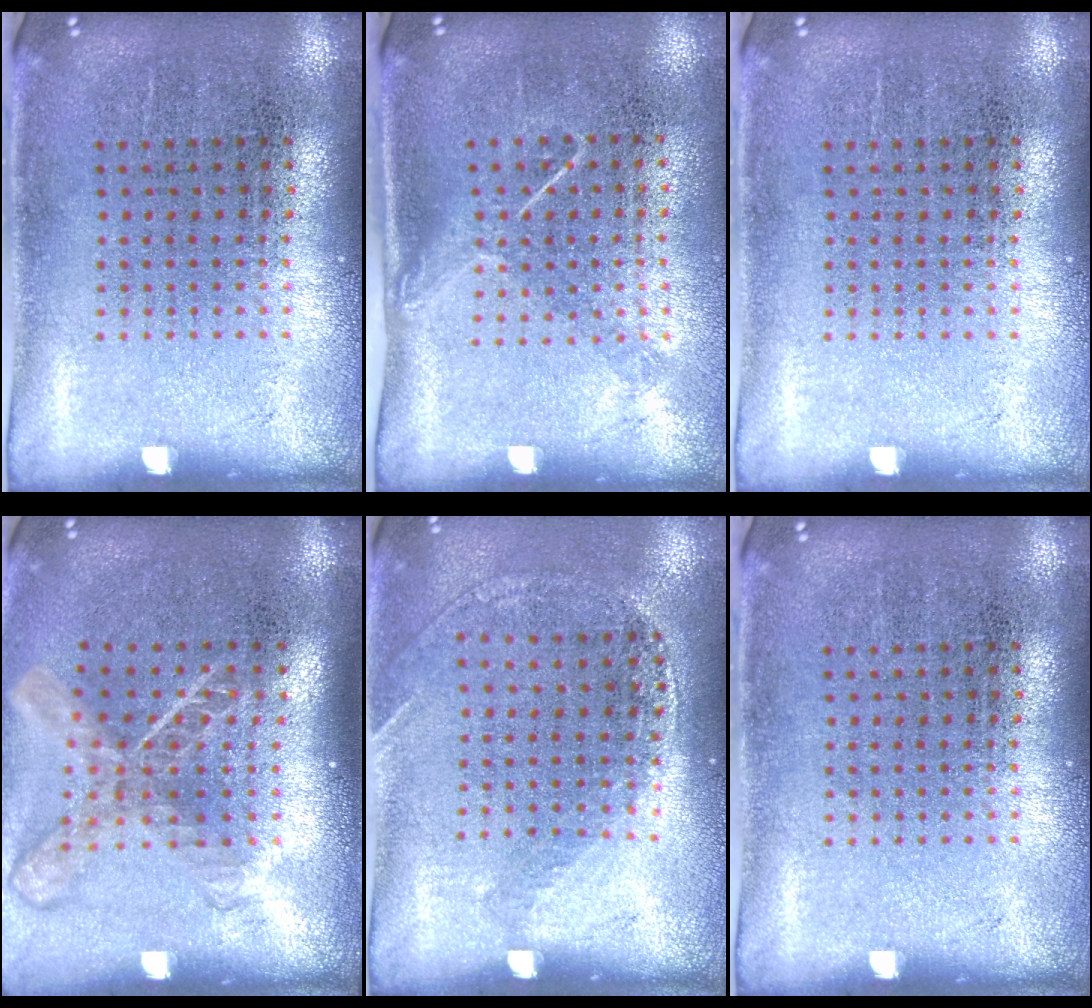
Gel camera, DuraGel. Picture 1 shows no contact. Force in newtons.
{"total": 1.3, "press": 1.0, "slide": 0.9}
{"total": 0.0}
{"total": 2.0, "press": 1.4, "slide": 1.3}
{"total": 1.2, "press": 1.1, "slide": 0.5}
{"total": 0.0}